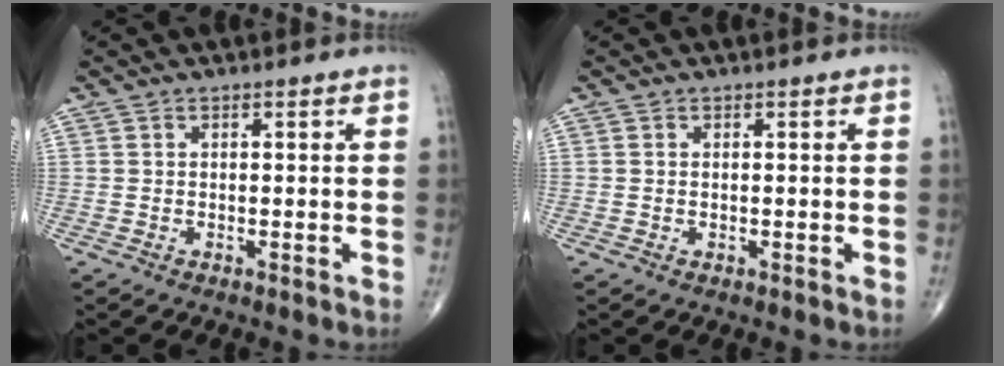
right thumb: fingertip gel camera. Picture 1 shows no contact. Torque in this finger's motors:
{"motor_torque": [-0.10, 0.26, -0.18, -0.08, -0.02]}